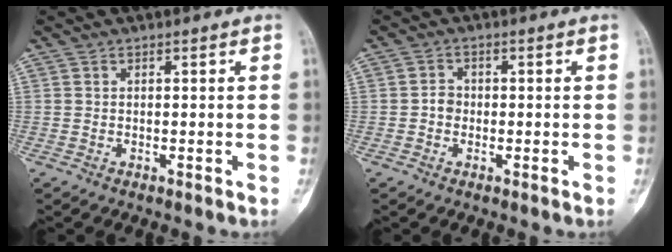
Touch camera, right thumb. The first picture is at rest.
{"total": 2.2, "force": [-0.5, 1.9, 1.0], "torque": [-0.005, 0.008, -0.014]}